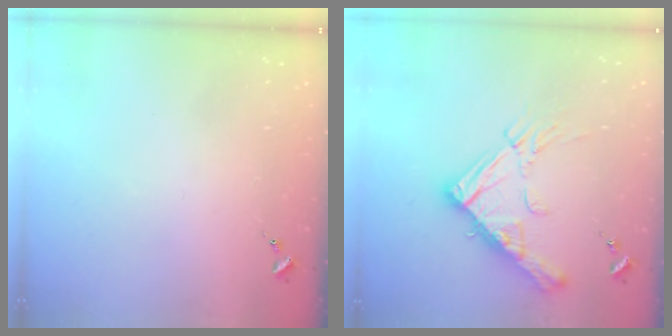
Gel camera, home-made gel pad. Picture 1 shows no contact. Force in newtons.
{"total": 17.3, "press": 17.2, "slide": 1.7}